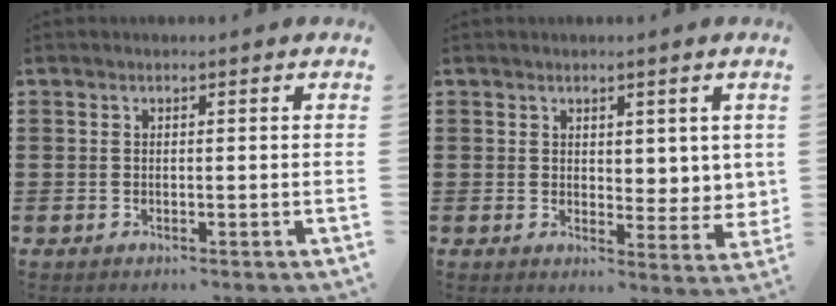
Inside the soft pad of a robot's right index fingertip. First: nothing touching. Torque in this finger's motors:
{"motor_torque": [-0.02, 0.03, 0.21, 0.02]}